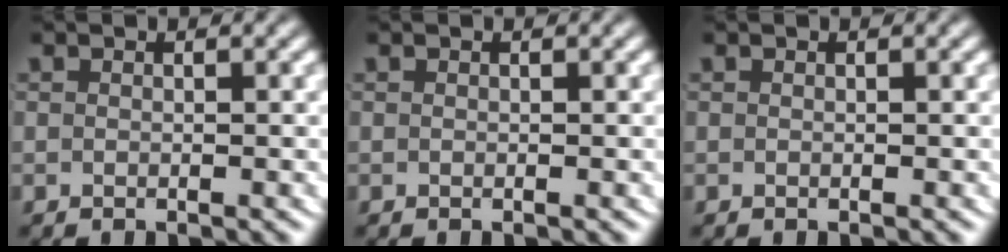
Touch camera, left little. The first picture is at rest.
{"total": 0.0}
{"total": 0.0}